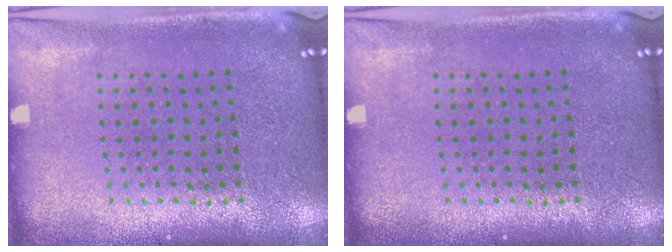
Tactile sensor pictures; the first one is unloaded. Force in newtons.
{"total": 0.0}